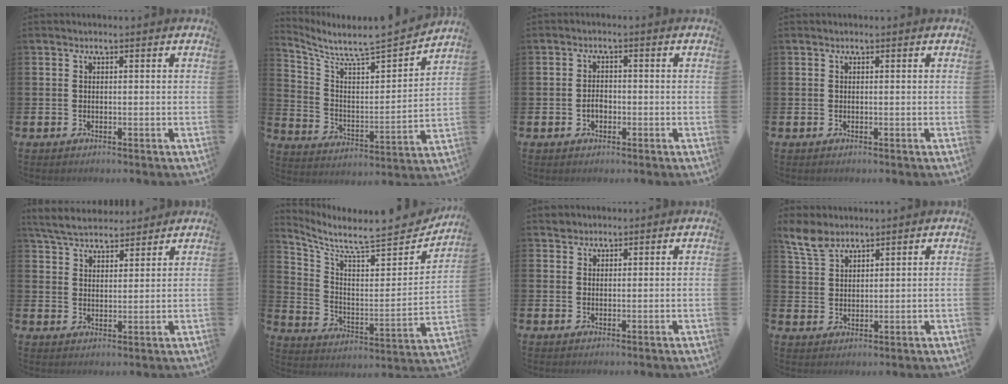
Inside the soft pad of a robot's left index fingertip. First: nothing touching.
{"total": 6.7, "force": [6.4, 0.5, 2.1], "torque": [-0.079, -0.062, 0.102]}
{"total": 1.8, "force": [-0.5, 1.3, 1.2], "torque": [-0.015, 0.002, -0.014]}
{"total": 0.0}
{"total": 5.7, "force": [5.5, 1.1, 0.9], "torque": [-0.039, -0.021, 0.101]}
{"total": 7.5, "force": [6.9, 1.3, 2.8], "torque": [-0.073, -0.077, 0.104]}
{"total": 1.7, "force": [1.5, 0.7, -0.3], "torque": [0.010, 0.001, 0.028]}
{"total": 5.9, "force": [5.0, 2.2, 2.1], "torque": [-0.057, -0.014, 0.093]}